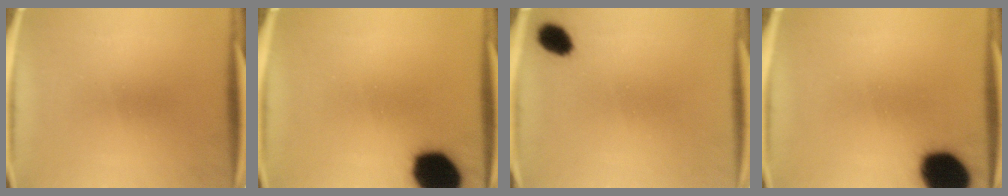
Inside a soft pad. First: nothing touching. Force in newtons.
{"total": 16.5}
{"total": 4.8}
{"total": 17.0}